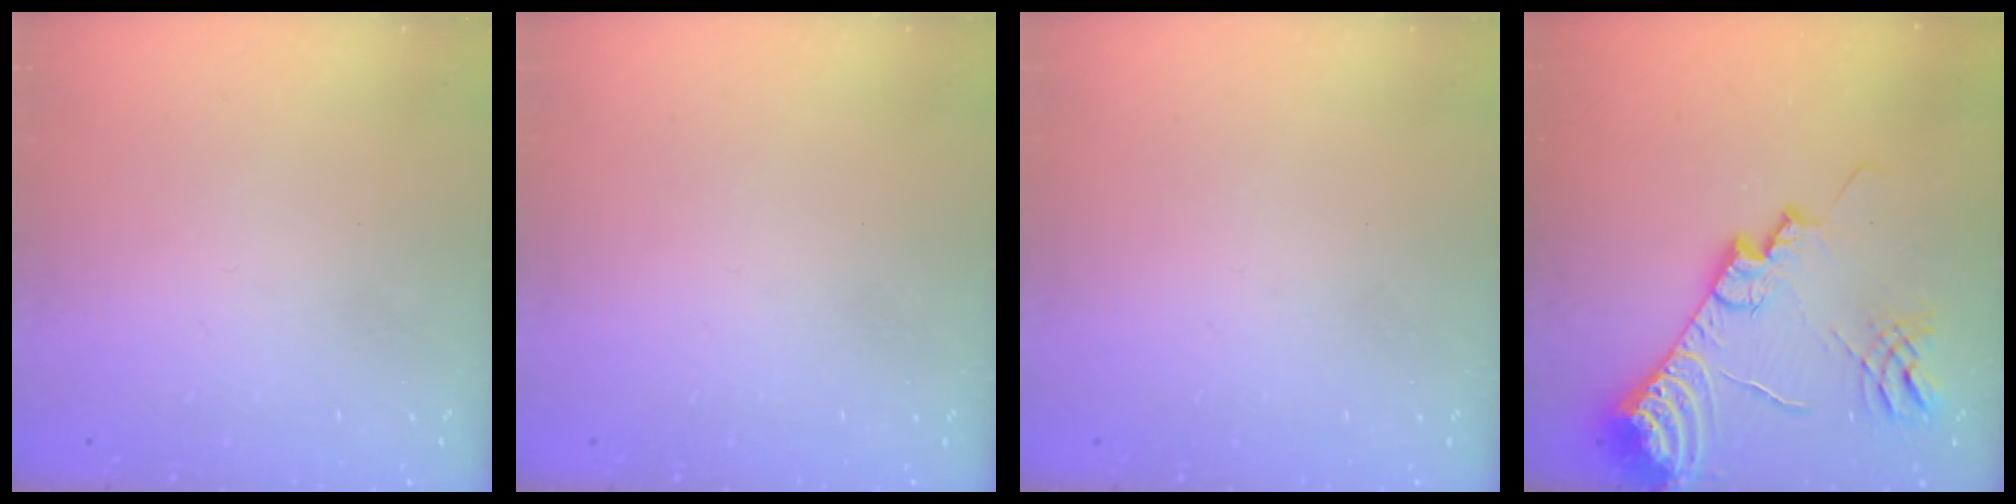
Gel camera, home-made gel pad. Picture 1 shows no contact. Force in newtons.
{"total": 0.0}
{"total": 0.0}
{"total": 18.3, "press": 18.1, "slide": 2.2}